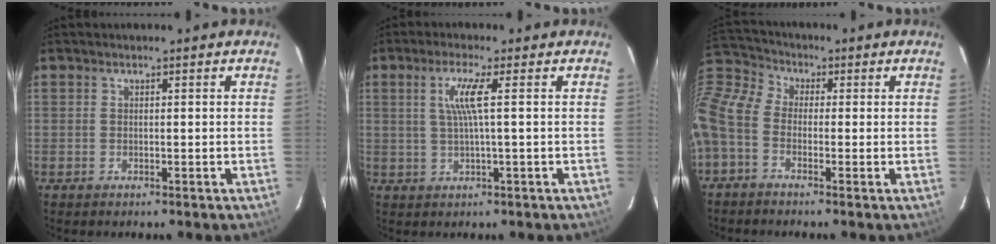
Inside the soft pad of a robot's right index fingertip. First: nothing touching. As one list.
[{"total": 4.6, "force": [1.0, -0.7, 4.5], "torque": [-0.083, 0.002, 0.021]}, {"total": 10.2, "force": [-3.2, 6.7, 7.0], "torque": [-0.167, 0.016, -0.084]}]